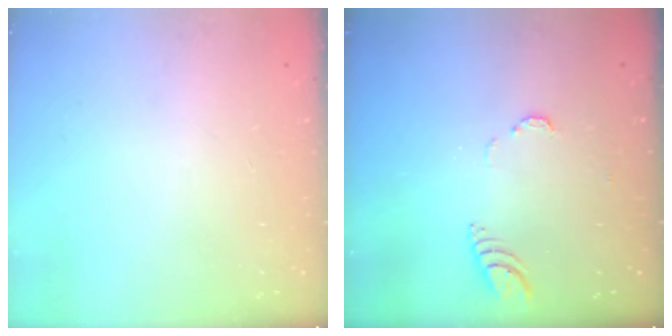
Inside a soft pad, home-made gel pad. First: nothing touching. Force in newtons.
{"total": 3.4, "press": 3.4, "slide": 0.3}